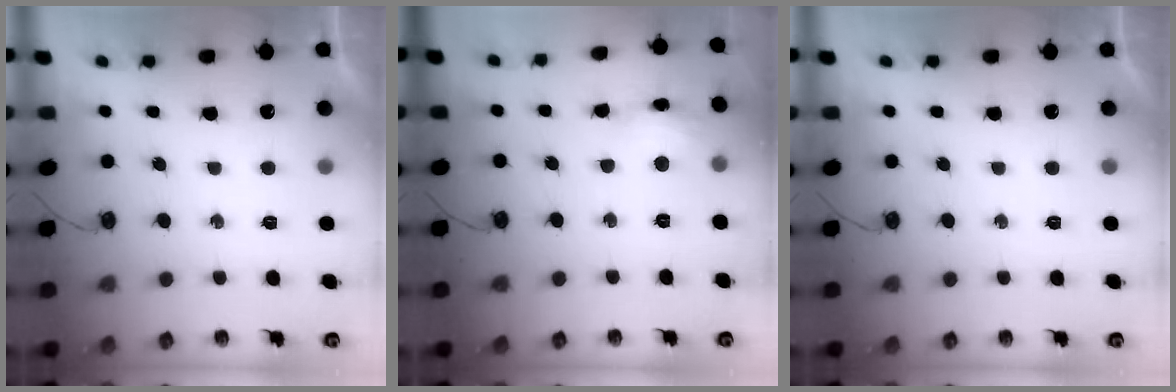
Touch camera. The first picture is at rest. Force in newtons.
{"total": 9.3, "press": 9.3, "slide": 0.7}
{"total": 0.0}